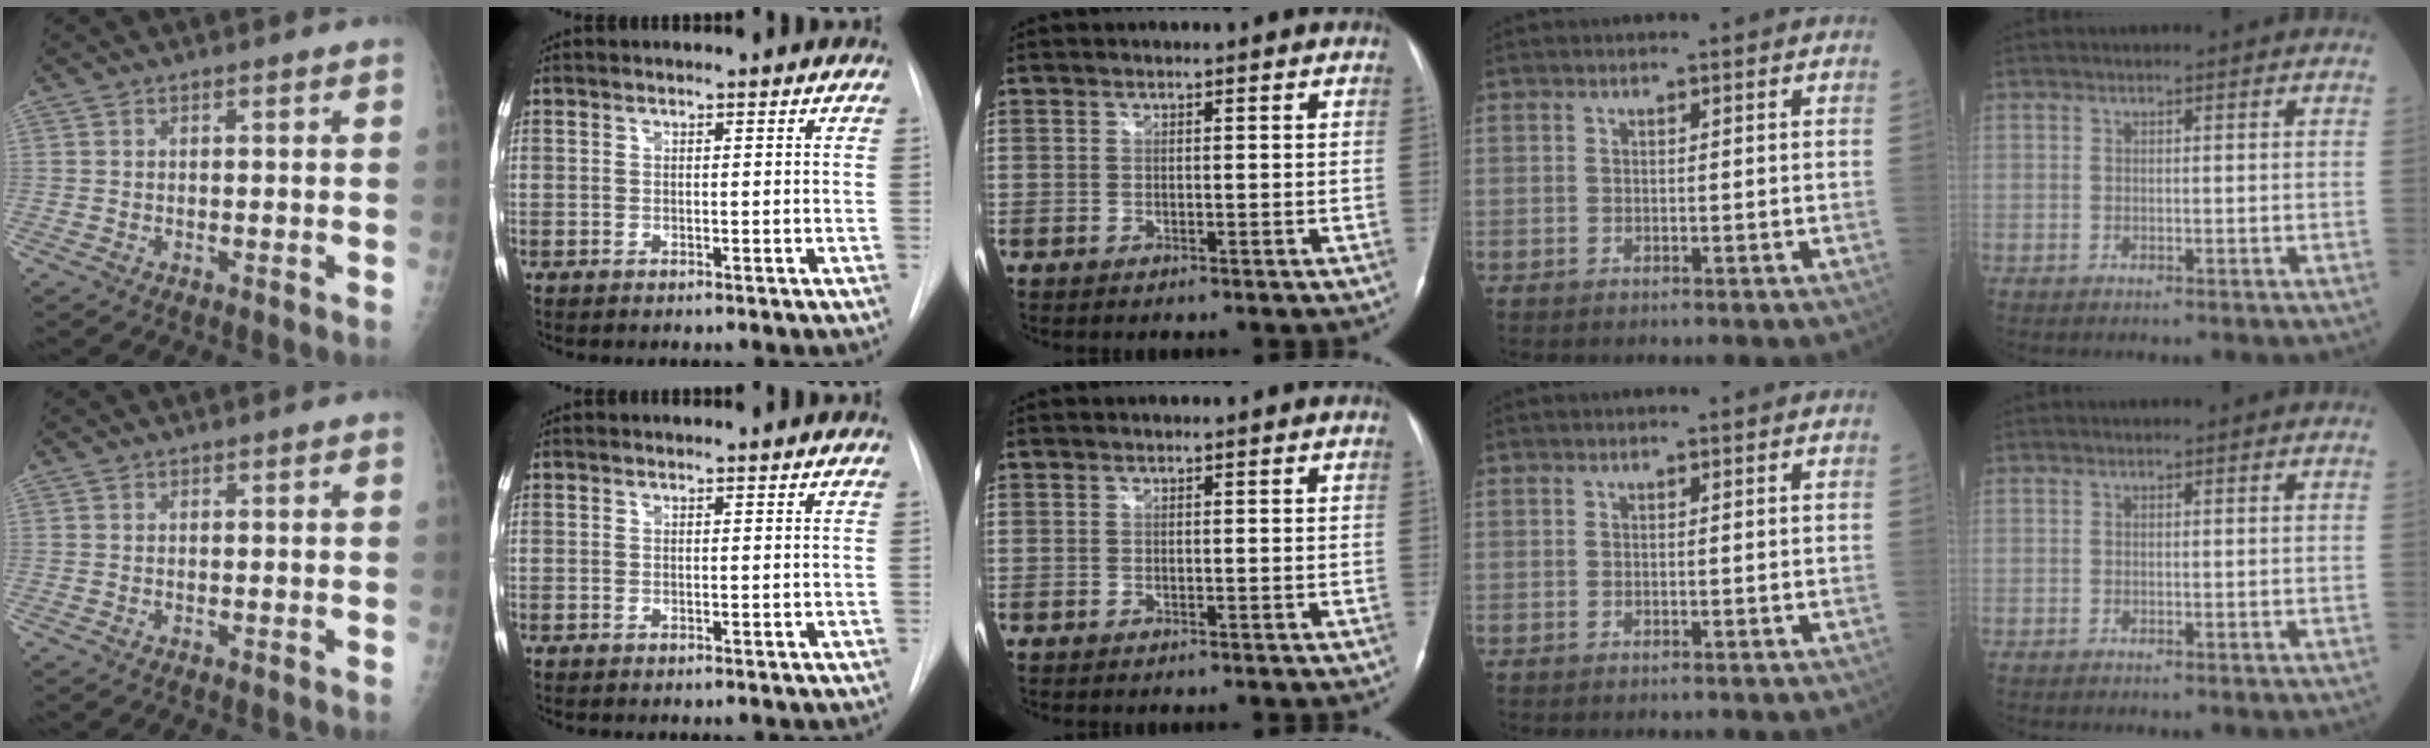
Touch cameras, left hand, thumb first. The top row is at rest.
{}